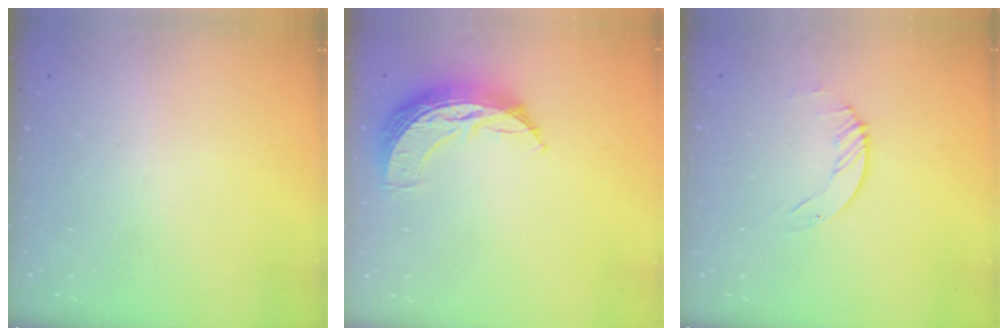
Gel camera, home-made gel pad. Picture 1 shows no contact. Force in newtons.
{"total": 10.9, "press": 10.9, "slide": 0.4}
{"total": 1.9, "press": 1.9, "slide": 0.2}